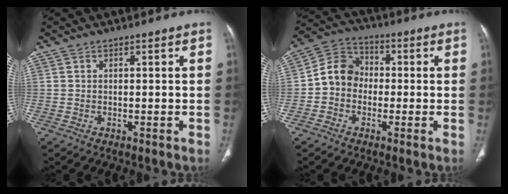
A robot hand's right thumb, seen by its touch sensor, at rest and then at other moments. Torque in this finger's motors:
{"motor_torque": [-0.66, 0.51, 0.63, -0.49, 0.05]}